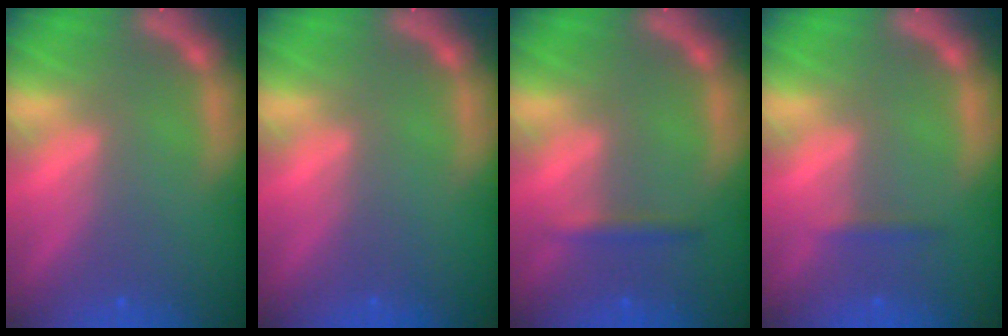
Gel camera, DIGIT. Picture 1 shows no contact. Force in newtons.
{"total": 0.0}
{"total": 1.4}
{"total": 0.9}